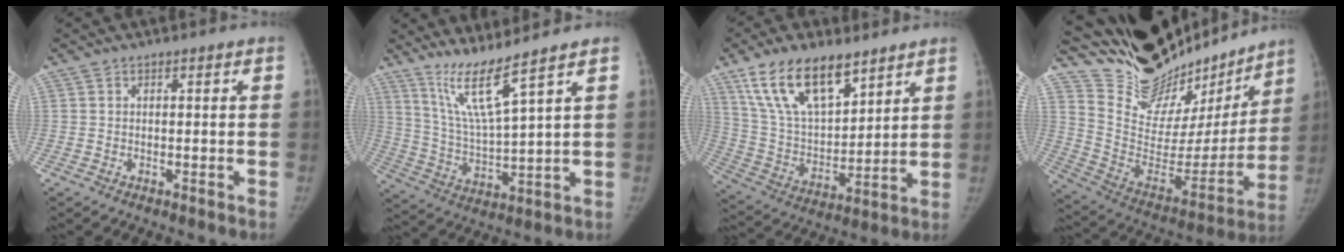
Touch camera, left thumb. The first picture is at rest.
{"total": 9.9, "force": [7.4, -0.8, 6.6], "torque": [-0.130, -0.061, 0.156]}
{"total": 18.0, "force": [11.5, 8.1, 11.2], "torque": [-0.167, -0.049, 0.225]}
{"total": 29.9, "force": [26.0, 10.0, 11.0], "torque": [-0.144, -0.132, 0.398]}